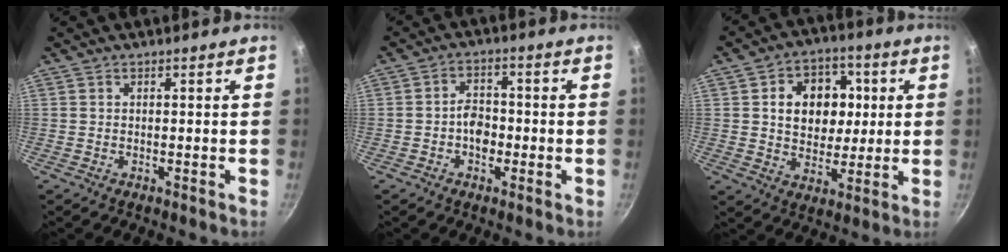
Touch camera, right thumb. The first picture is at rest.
{"total": 5.0, "force": [-1.2, 3.6, 3.3], "torque": [-0.029, 0.017, -0.025]}
{"total": 13.1, "force": [2.3, 10.4, 7.7], "torque": [-0.071, 0.003, 0.034]}